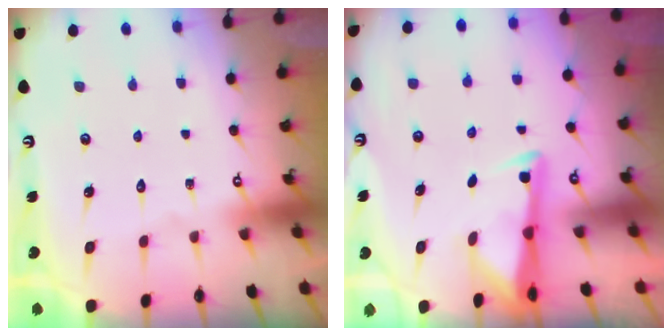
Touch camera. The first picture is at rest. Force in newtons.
{"total": 3.2, "press": 3.2, "slide": 0.5}